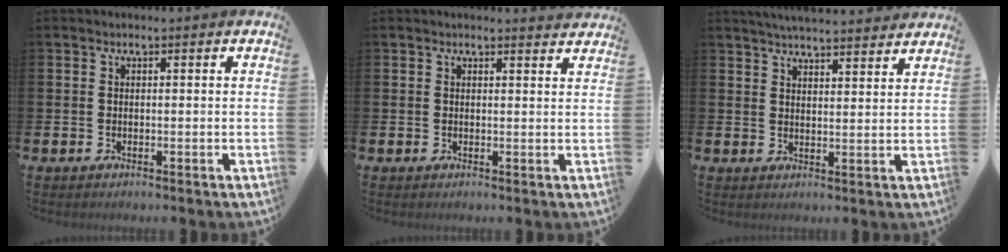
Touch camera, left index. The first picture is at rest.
{"total": 1.2, "force": [1.2, 0.0, 0.0], "torque": [0.011, -0.010, 0.019]}
{"total": 4.5, "force": [4.5, 0.0, 0.5], "torque": [-0.014, -0.027, 0.080]}